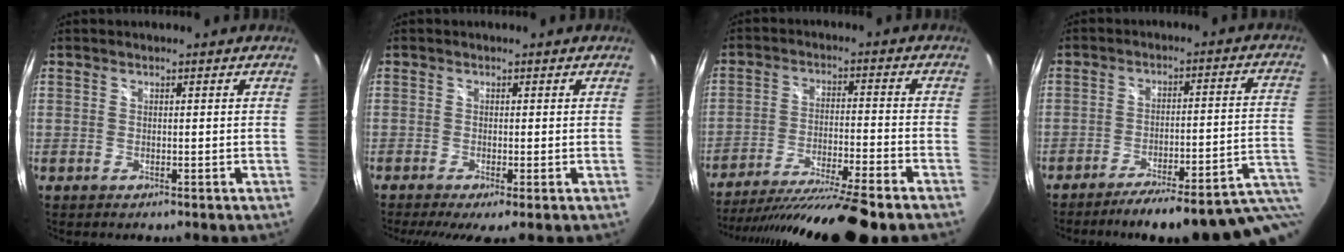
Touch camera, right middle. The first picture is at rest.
{"total": 4.0, "force": [-2.5, 0.0, 3.2], "torque": [-0.065, -0.023, -0.041]}
{"total": 19.6, "force": [-16.3, -0.2, 10.9], "torque": [-0.204, -0.040, -0.263]}
{"total": 18.1, "force": [-12.6, 1.6, 12.9], "torque": [-0.154, -0.021, -0.155]}